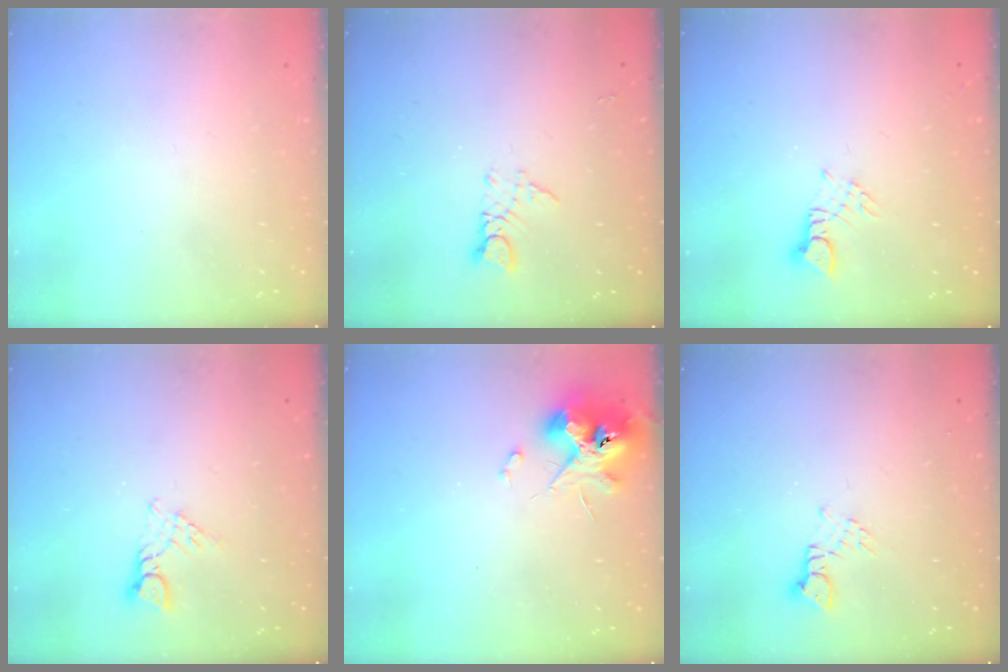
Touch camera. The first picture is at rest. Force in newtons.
{"total": 3.0, "press": 3.0, "slide": 0.4}
{"total": 3.1, "press": 3.0, "slide": 0.4}
{"total": 3.2, "press": 3.2, "slide": 0.3}
{"total": 11.9, "press": 11.8, "slide": 1.1}
{"total": 2.8, "press": 2.8, "slide": 0.3}